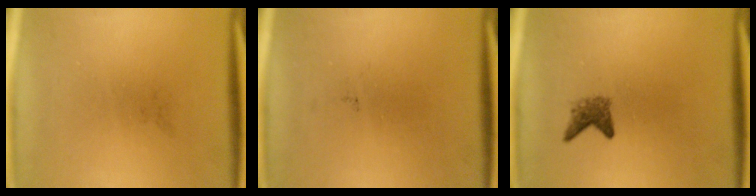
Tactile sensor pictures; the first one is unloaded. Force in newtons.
{"total": 0.0}
{"total": 2.0}